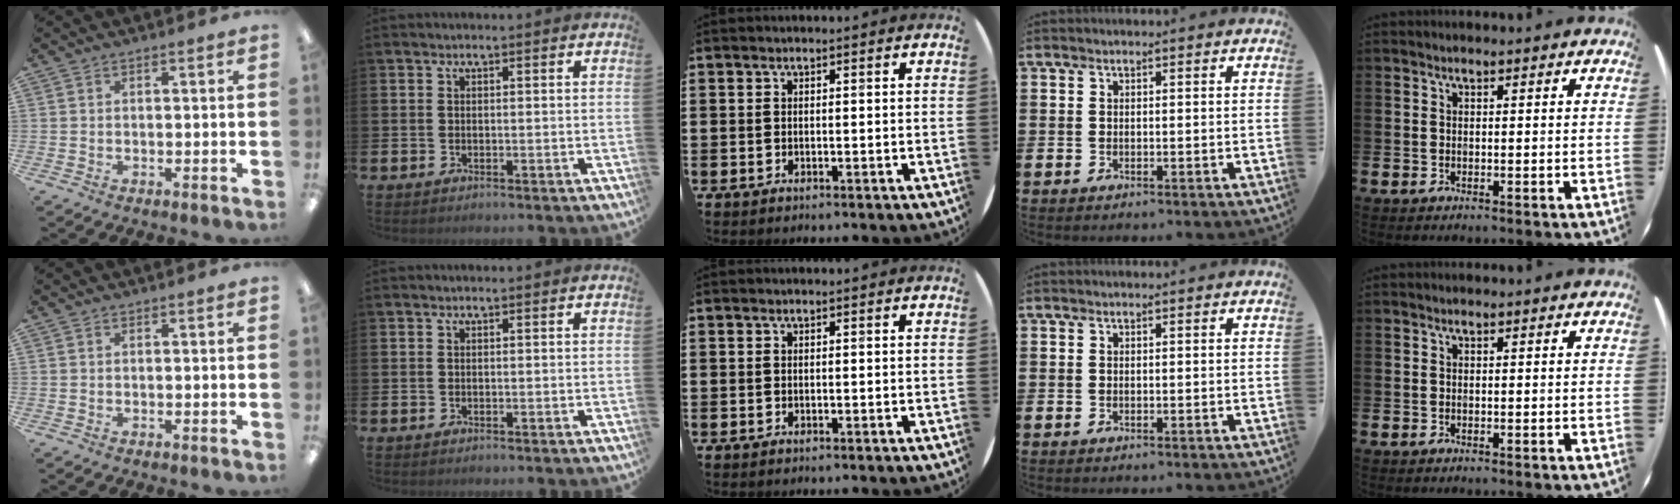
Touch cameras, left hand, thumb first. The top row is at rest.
{}